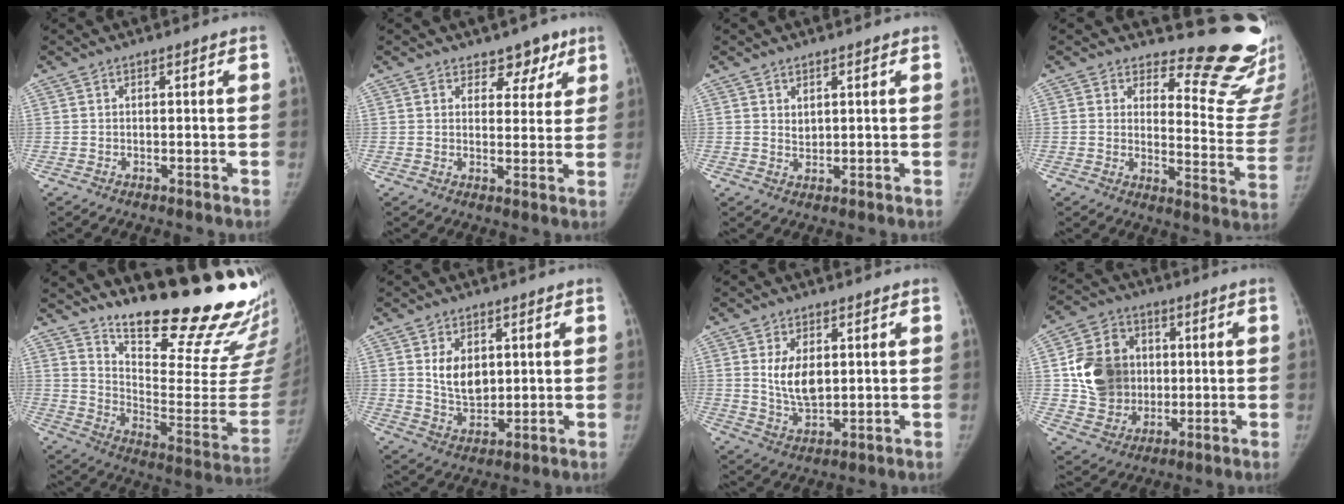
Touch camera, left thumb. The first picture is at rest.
{"total": 5.3, "force": [3.6, 3.4, 1.7], "torque": [0.017, -0.018, 0.049]}
{"total": 1.9, "force": [1.1, 1.2, 0.9], "torque": [-0.008, -0.010, 0.023]}
{"total": 17.4, "force": [15.8, 5.0, 5.4], "torque": [-0.013, -0.180, 0.172]}
{"total": 26.6, "force": [21.6, 5.1, 14.8], "torque": [-0.185, -0.178, 0.304]}
{"total": 7.4, "force": [2.0, 5.1, 5.0], "torque": [-0.059, -0.018, 0.045]}
{"total": 7.8, "force": [1.6, 4.6, 6.0], "torque": [-0.090, -0.016, 0.040]}
{"total": 15.2, "force": [1.5, 12.9, 8.0], "torque": [-0.112, 0.001, 0.035]}